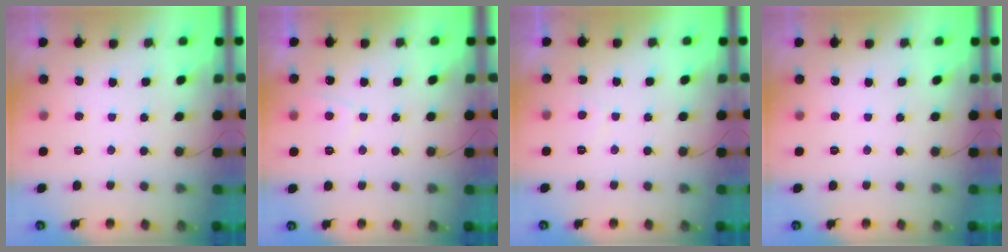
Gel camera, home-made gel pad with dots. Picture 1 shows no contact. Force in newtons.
{"total": 2.0, "press": 1.9, "slide": 0.6}
{"total": 0.9, "press": 0.7, "slide": 0.6}
{"total": 0.0}